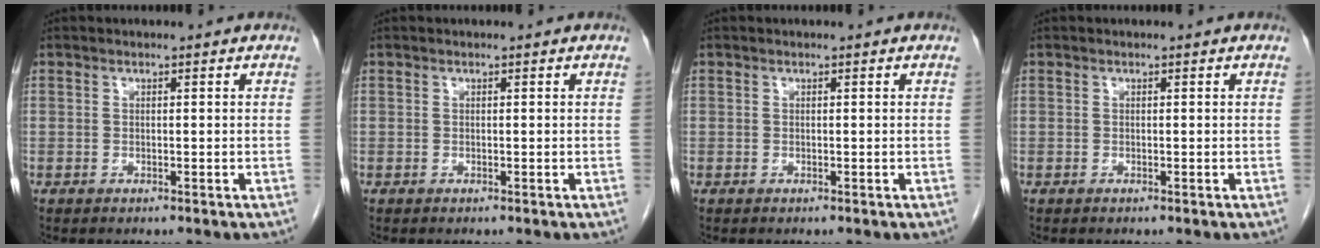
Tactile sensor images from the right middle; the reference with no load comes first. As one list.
[{"total": 0.0}, {"total": 0.0}, {"total": 0.0}]